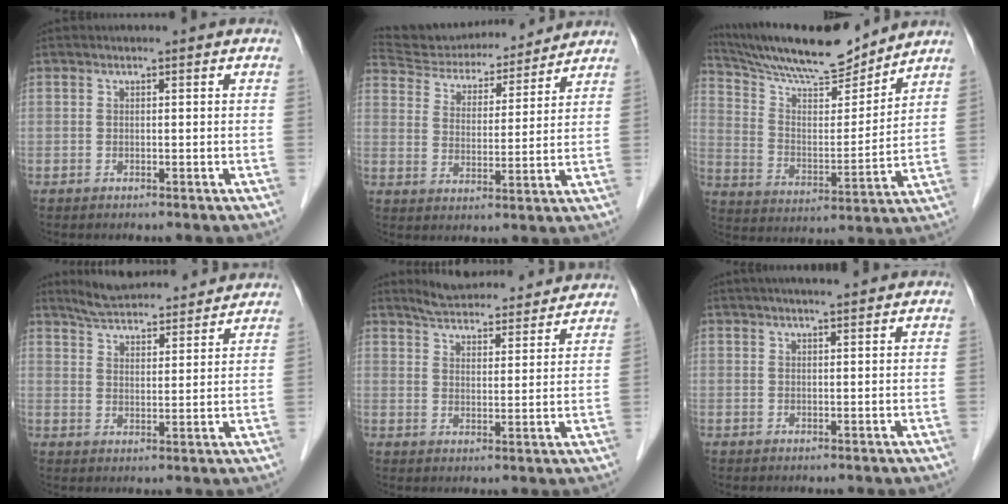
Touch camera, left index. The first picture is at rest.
{"total": 17.4, "force": [16.4, 3.9, 4.3], "torque": [-0.072, 0.020, 0.251]}
{"total": 16.1, "force": [14.9, 2.1, 5.8], "torque": [-0.112, 0.000, 0.258]}
{"total": 14.0, "force": [13.1, 2.2, 4.4], "torque": [-0.068, 0.022, 0.188]}
{"total": 16.5, "force": [15.6, 3.1, 4.5], "torque": [-0.056, 0.015, 0.206]}
{"total": 5.8, "force": [4.9, 0.4, 3.2], "torque": [-0.046, 0.026, 0.072]}